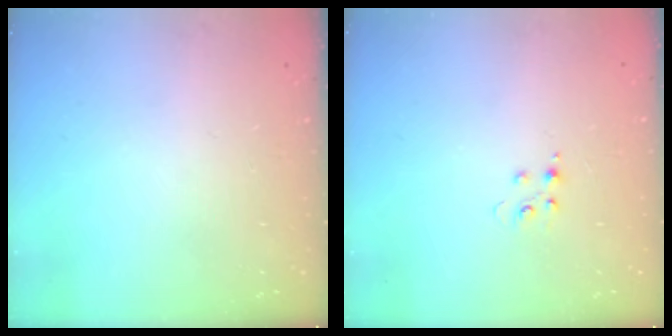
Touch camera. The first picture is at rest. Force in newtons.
{"total": 3.7, "press": 3.7, "slide": 0.4}